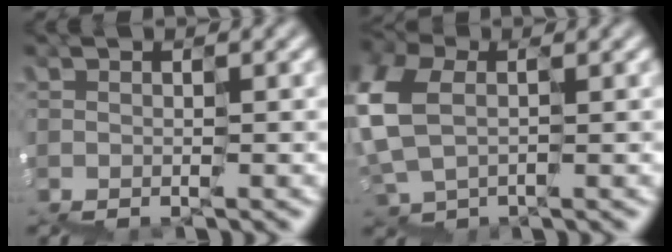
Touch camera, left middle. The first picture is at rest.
{"total": 2.9, "force": [0.3, 2.5, 1.5], "torque": [-0.082, 0.014, -0.005]}